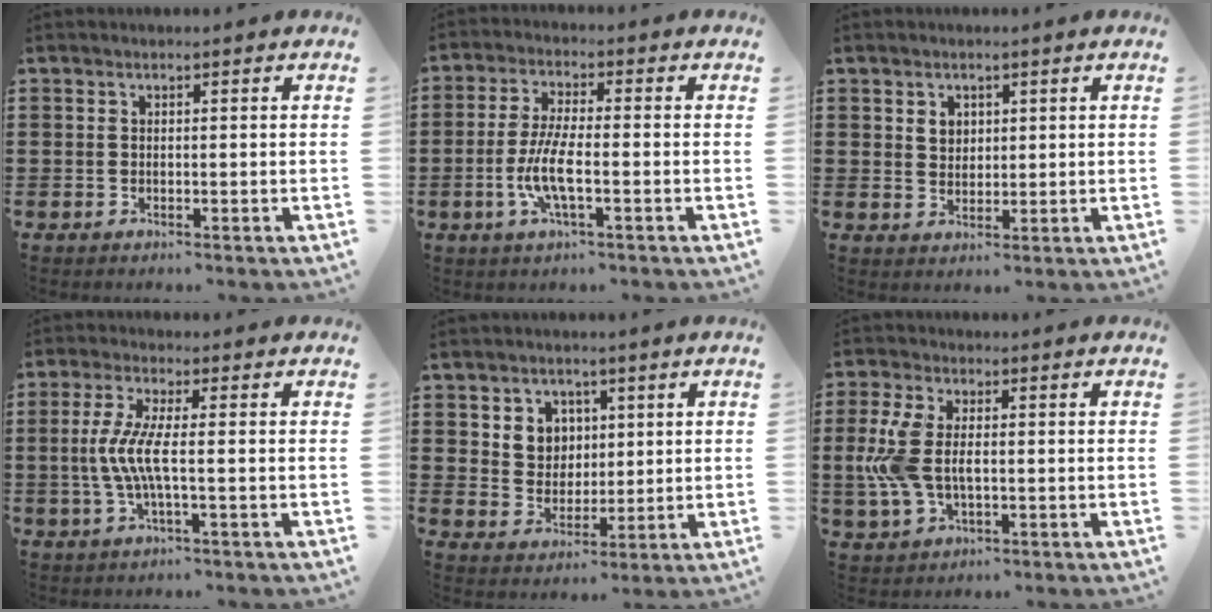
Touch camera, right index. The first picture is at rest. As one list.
[{"total": 6.7, "force": [-2.1, 1.6, 6.1], "torque": [-0.138, -0.013, -0.047]}, {"total": 2.3, "force": [1.1, 1.9, 0.7], "torque": [-0.021, 0.008, 0.020]}, {"total": 5.8, "force": [-0.9, 0.6, 5.7], "torque": [-0.139, -0.015, -0.030]}, {"total": 5.2, "force": [1.9, 4.7, 1.1], "torque": [-0.037, 0.009, 0.032]}, {"total": 7.8, "force": [-0.3, 4.2, 6.6], "torque": [-0.176, -0.006, -0.017]}]